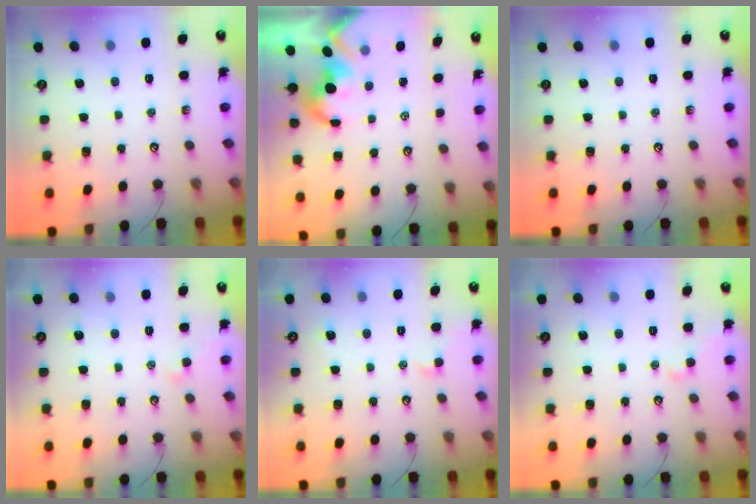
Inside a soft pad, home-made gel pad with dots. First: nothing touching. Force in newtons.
{"total": 1.7, "press": 1.4, "slide": 0.9}
{"total": 0.0}
{"total": 0.5, "press": 0.2, "slide": 0.5}
{"total": 0.7, "press": 0.4, "slide": 0.6}
{"total": 0.6, "press": 0.0, "slide": 0.6}